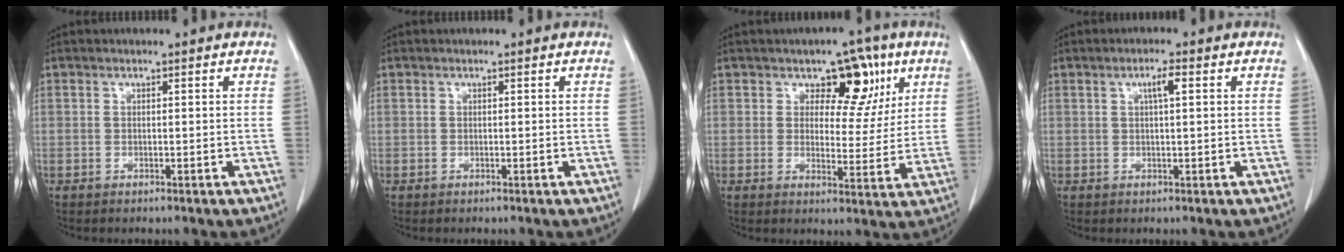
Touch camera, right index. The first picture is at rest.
{"total": 0.0}
{"total": 8.2, "force": [4.1, 5.0, 5.1], "torque": [-0.043, 0.009, 0.054]}
{"total": 2.5, "force": [0.8, 0.2, 2.4], "torque": [-0.041, 0.003, 0.014]}